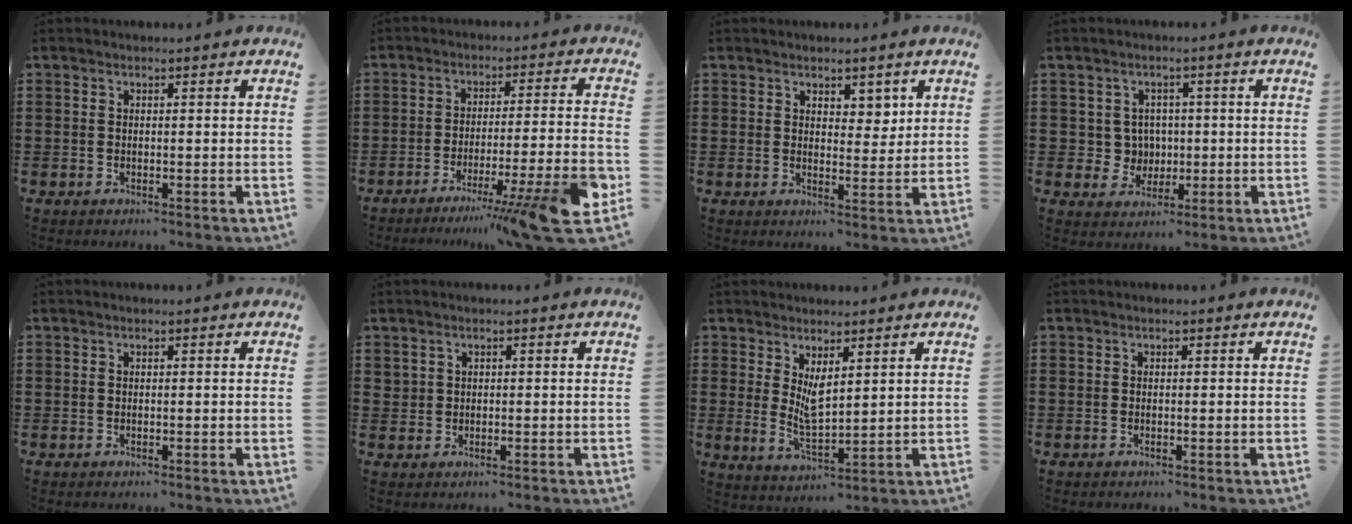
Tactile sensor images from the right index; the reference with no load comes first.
{"total": 11.8, "force": [-7.2, 0.1, 9.3], "torque": [-0.127, 0.004, -0.122]}
{"total": 3.4, "force": [2.4, 2.1, 0.9], "torque": [-0.011, 0.002, 0.041]}
{"total": 3.7, "force": [0.2, 3.6, 0.8], "torque": [-0.035, 0.013, 0.001]}
{"total": 0.0}
{"total": 1.1, "force": [0.7, 0.8, 0.1], "torque": [-0.004, 0.003, 0.014]}
{"total": 4.6, "force": [1.6, 1.9, 3.9], "torque": [-0.077, -0.009, 0.027]}
{"total": 0.0}